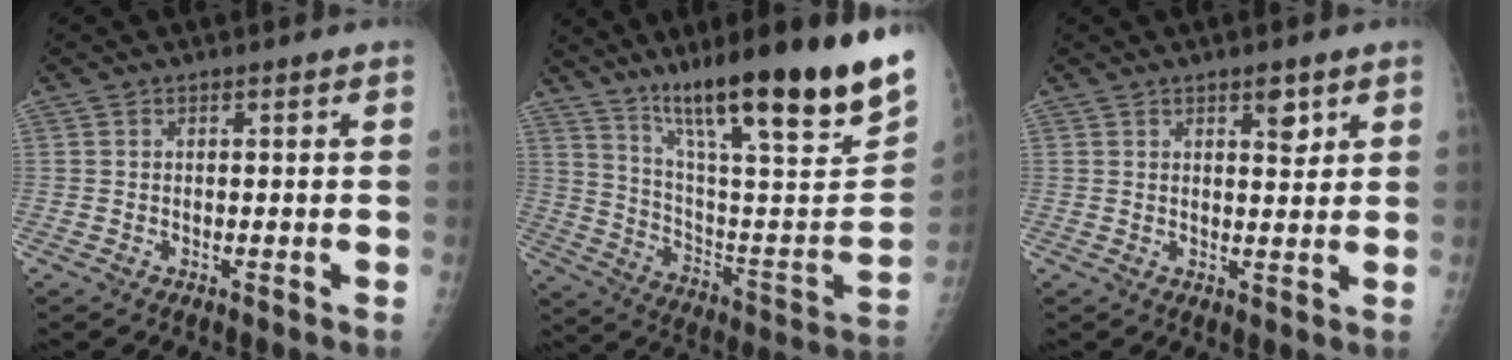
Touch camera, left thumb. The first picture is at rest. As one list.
[{"total": 29.1, "force": [20.7, 2.6, 20.2], "torque": [-0.292, -0.098, 0.326]}, {"total": 3.4, "force": [2.1, 1.3, 2.3], "torque": [-0.021, -0.013, 0.031]}]